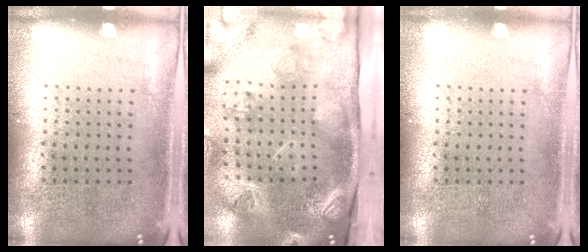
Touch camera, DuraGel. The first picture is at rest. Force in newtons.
{"total": 4.6, "press": 3.2, "slide": 3.2}
{"total": 0.0}